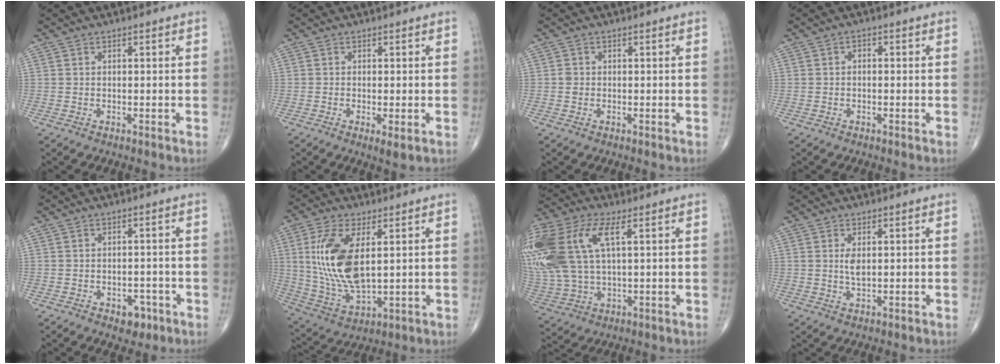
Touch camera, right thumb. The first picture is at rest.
{"total": 2.4, "force": [-0.8, 0.4, 2.2], "torque": [-0.042, -0.010, -0.015]}
{"total": 1.1, "force": [-0.1, 1.0, 0.5], "torque": [-0.004, 0.002, 0.000]}
{"total": 1.2, "force": [0.0, 0.8, 0.9], "torque": [-0.009, 0.006, -0.005]}
{"total": 3.7, "force": [-2.0, 2.3, 2.0], "torque": [-0.008, 0.009, -0.022]}
{"total": 15.6, "force": [3.1, 7.3, 13.5], "torque": [-0.278, -0.016, 0.072]}
{"total": 24.5, "force": [6.9, 13.1, 19.5], "torque": [-0.502, 0.029, 0.139]}
{"total": 2.7, "force": [0.6, 1.2, 2.4], "torque": [-0.044, -0.006, 0.013]}